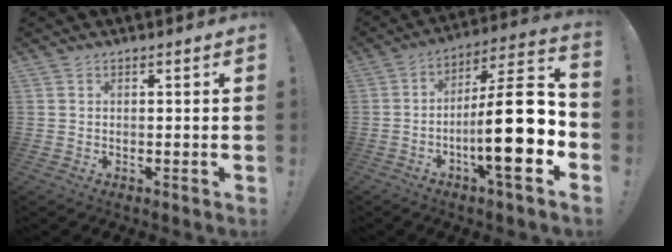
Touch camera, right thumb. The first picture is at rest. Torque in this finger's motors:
{"motor_torque": [2.31, 2.69, 1.48, -1.29, 0.37]}